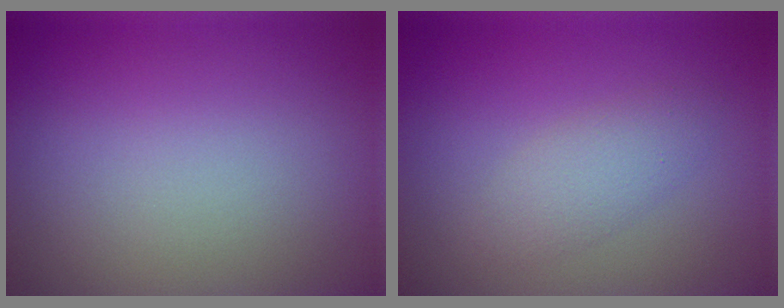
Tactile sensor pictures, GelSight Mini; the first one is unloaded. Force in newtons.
{"total": 2.2, "press": 2.2, "slide": 0.0}